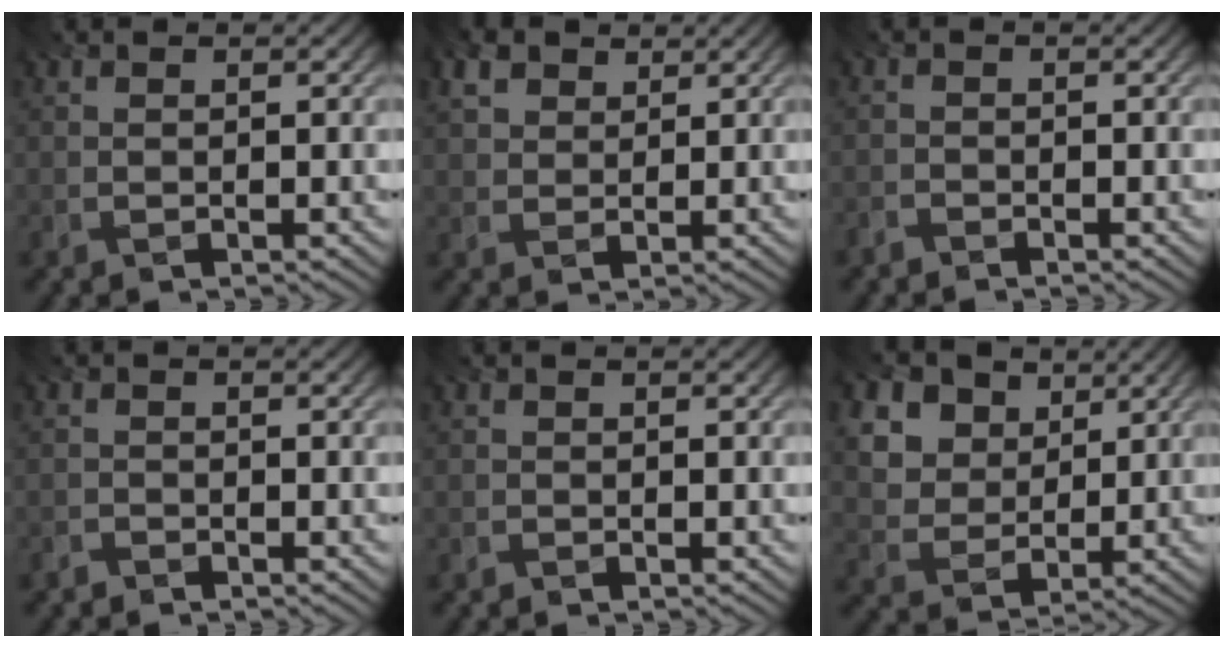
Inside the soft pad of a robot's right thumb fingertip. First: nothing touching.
{"total": 3.3, "force": [1.9, 2.2, 1.6], "torque": [-0.044, 0.003, 0.039]}
{"total": 2.3, "force": [-2.3, 0.3, -0.2], "torque": [0.004, -0.002, -0.054]}
{"total": 2.4, "force": [-2.3, 0.3, -0.4], "torque": [0.007, -0.001, -0.055]}
{"total": 1.1, "force": [-1.0, 0.5, -0.1], "torque": [-0.002, 0.000, -0.021]}
{"total": 13.4, "force": [7.5, 9.4, 5.8], "torque": [-0.188, 0.015, 0.153]}